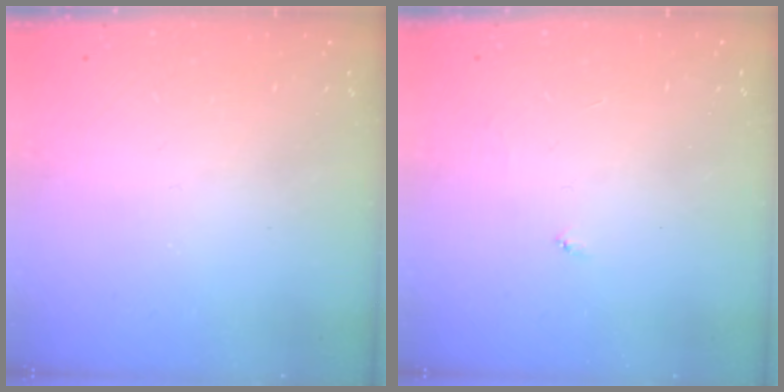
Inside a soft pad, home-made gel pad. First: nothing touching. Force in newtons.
{"total": 3.6, "press": 3.6, "slide": 0.3}